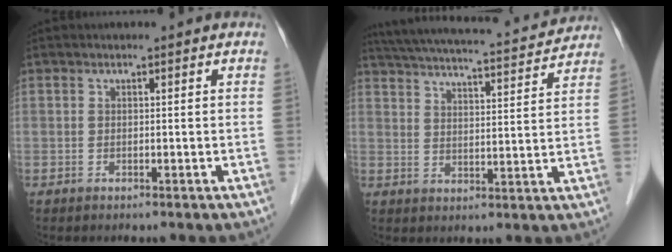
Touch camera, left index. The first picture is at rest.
{"total": 20.0, "force": [18.5, 2.1, 7.3], "torque": [-0.127, 0.016, 0.256]}